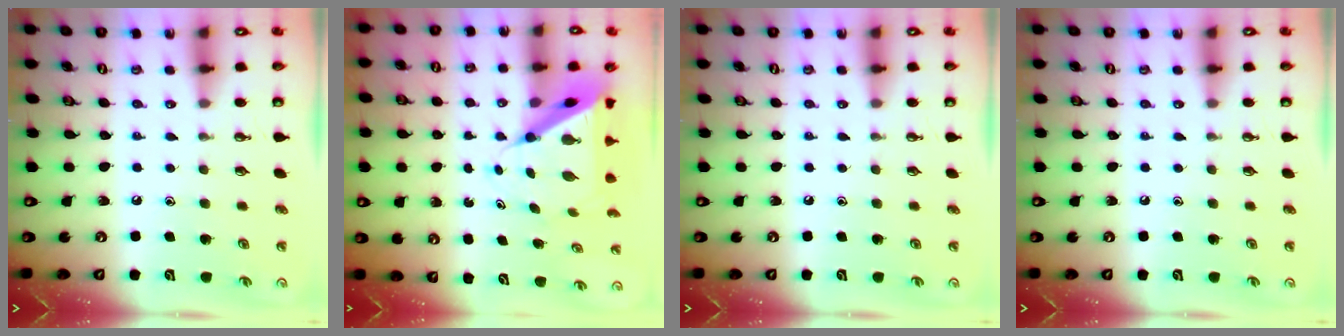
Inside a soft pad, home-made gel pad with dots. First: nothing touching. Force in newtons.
{"total": 8.7, "press": 8.7, "slide": 0.8}
{"total": 0.0}
{"total": 0.0}